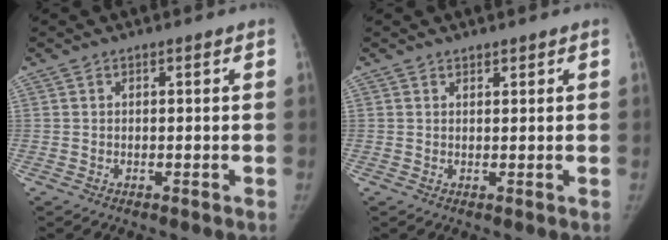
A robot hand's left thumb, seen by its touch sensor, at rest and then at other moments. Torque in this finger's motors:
{"motor_torque": [-0.24, -0.09, -0.07, -0.02, -0.03]}